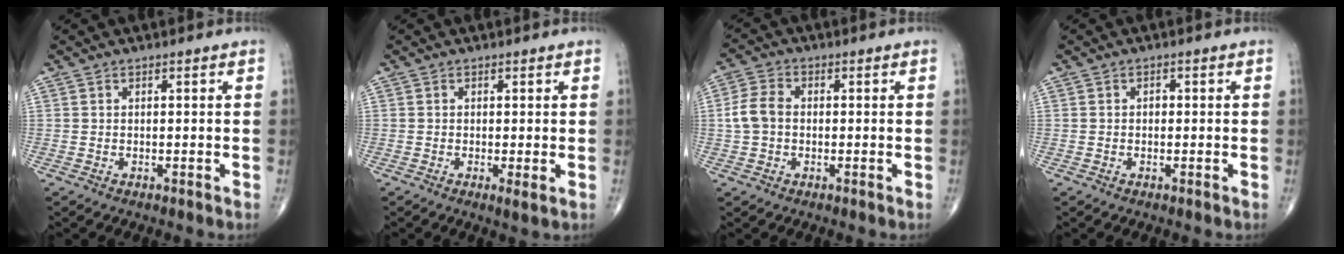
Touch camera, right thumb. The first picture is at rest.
{"total": 1.7, "force": [-0.2, 0.2, 1.7], "torque": [-0.036, -0.009, -0.008]}
{"total": 5.4, "force": [-0.2, 4.0, 3.6], "torque": [-0.077, 0.016, -0.009]}
{"total": 0.8, "force": [-0.1, 0.6, 0.5], "torque": [-0.002, 0.002, -0.006]}